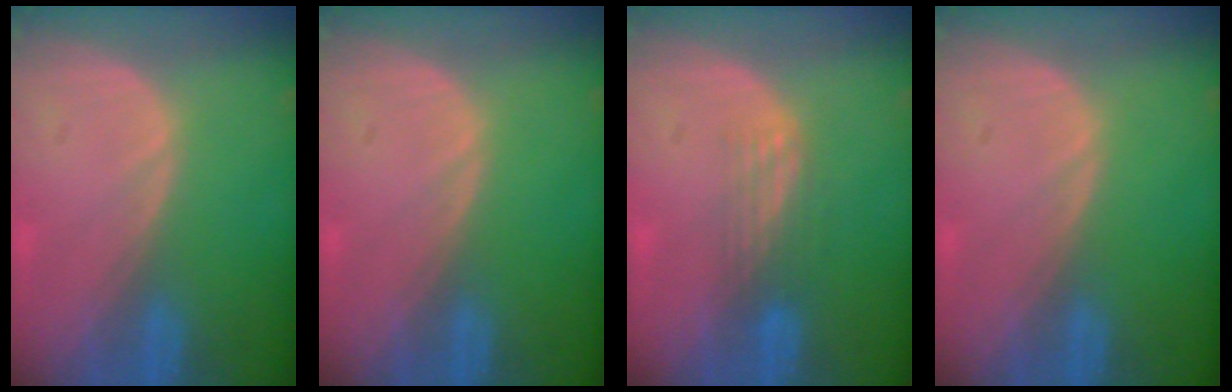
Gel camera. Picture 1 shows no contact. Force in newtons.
{"total": 0.0}
{"total": 3.4, "press": 2.8, "slide": 1.9}
{"total": 0.0}